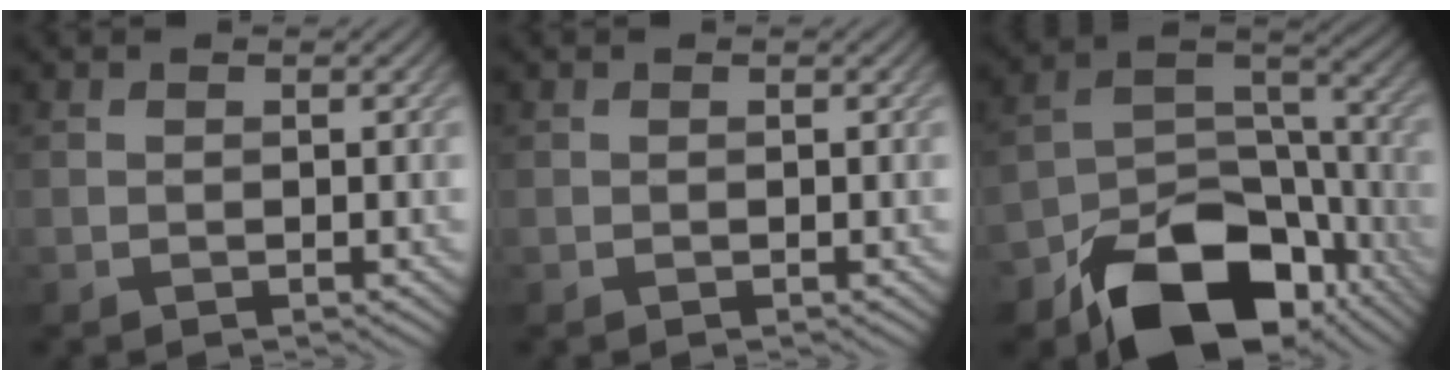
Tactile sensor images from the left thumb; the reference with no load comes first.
{"total": 0.0}
{"total": 16.5, "force": [-10.2, 9.4, 9.0], "torque": [-0.164, -0.030, -0.173]}